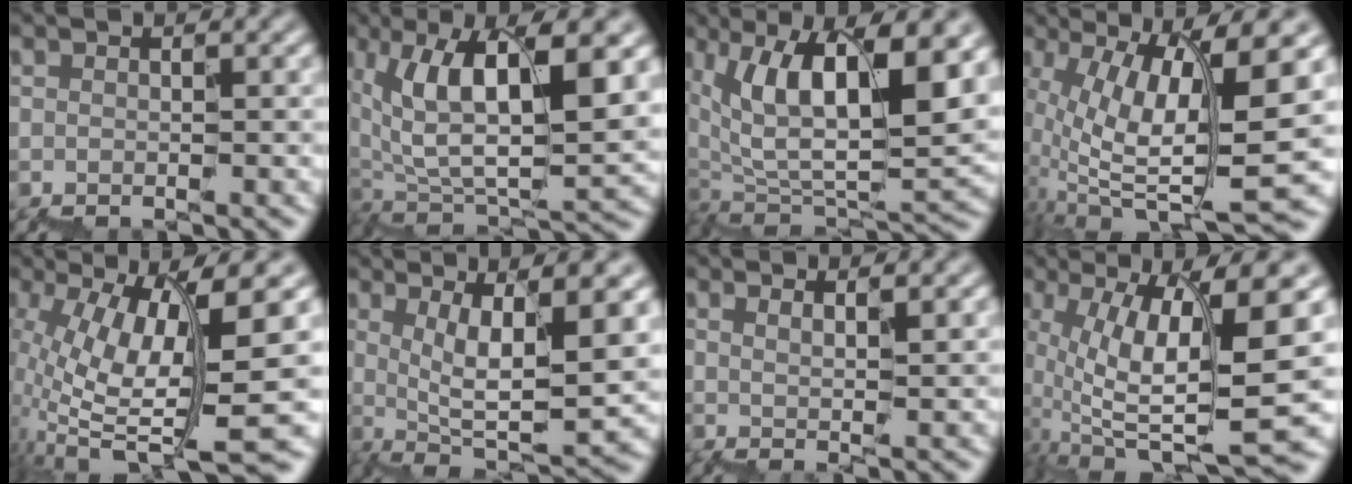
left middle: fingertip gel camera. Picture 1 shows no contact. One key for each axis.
{"total": 10.1, "fx": 3.8, "fy": 3.8, "fz": 8.6, "tx": -0.147, "ty": 0.010, "tz": 0.073}
{"total": 11.8, "fx": 4.5, "fy": 4.8, "fz": 9.7, "tx": -0.152, "ty": 0.005, "tz": 0.082}
{"total": 10.8, "fx": 0.5, "fy": 2.8, "fz": 10.4, "tx": -0.206, "ty": 0.011, "tz": 0.023}
{"total": 11.1, "fx": 0.6, "fy": 2.3, "fz": 10.9, "tx": -0.210, "ty": -0.001, "tz": 0.039}
{"total": 7.8, "fx": 1.8, "fy": 2.3, "fz": 7.2, "tx": -0.120, "ty": 0.008, "tz": 0.035}
{"total": 1.3, "fx": 1.0, "fy": 0.3, "fz": 0.7, "tx": -0.015, "ty": 0.001, "tz": 0.016}
{"total": 9.5, "fx": 0.5, "fy": 2.2, "fz": 9.2, "tx": -0.178, "ty": 0.012, "tz": 0.021}